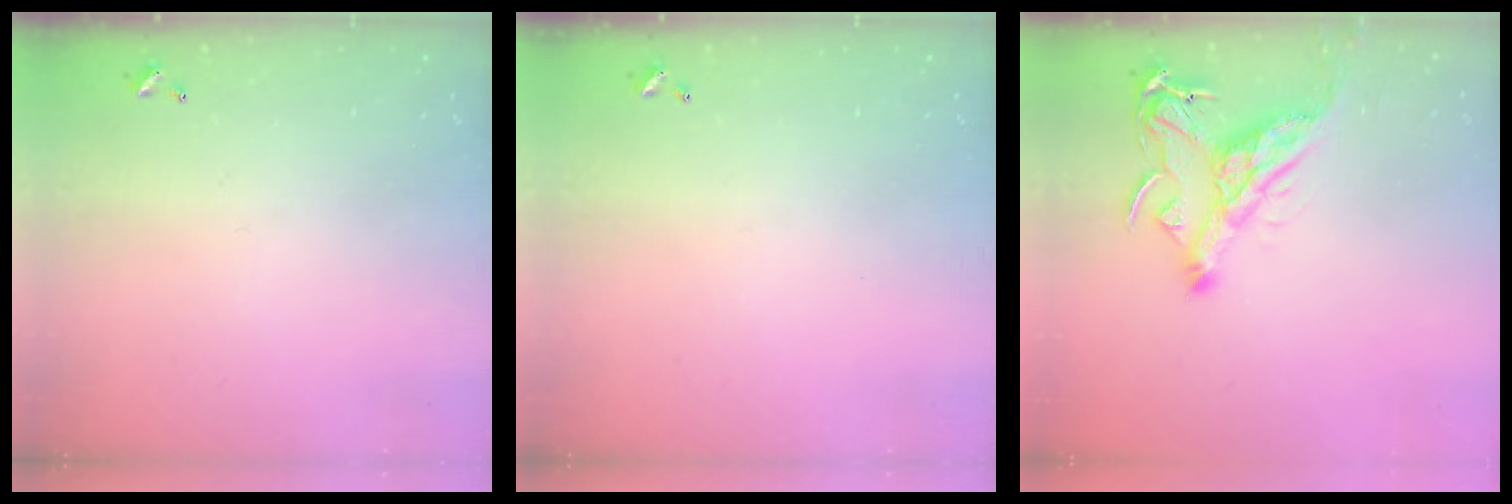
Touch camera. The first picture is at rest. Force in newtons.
{"total": 0.0}
{"total": 10.2, "press": 10.1, "slide": 1.5}